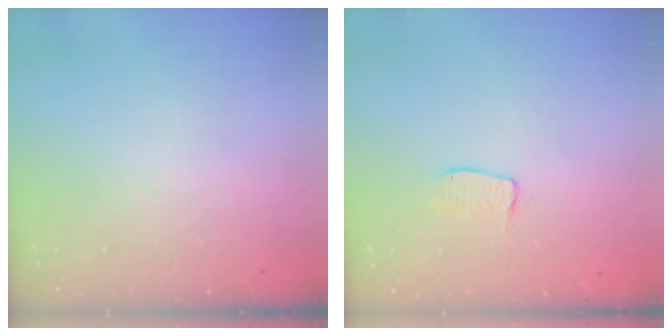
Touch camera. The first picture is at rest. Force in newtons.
{"total": 4.8, "press": 4.8, "slide": 0.3}